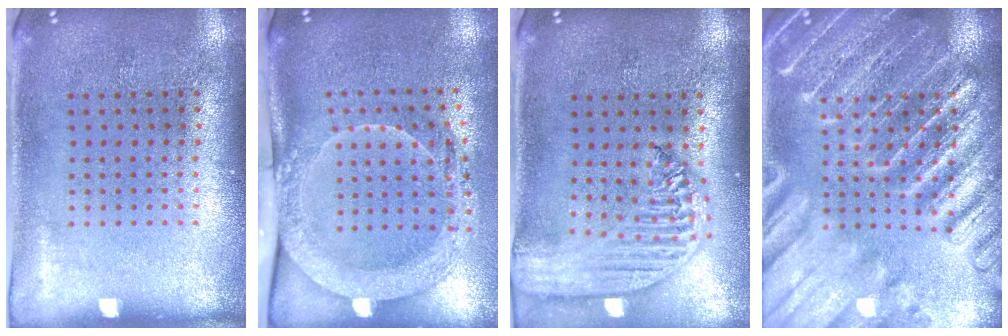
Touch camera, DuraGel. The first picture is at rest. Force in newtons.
{"total": 2.1, "press": 2.0, "slide": 0.5}
{"total": 2.6, "press": 2.1, "slide": 1.5}
{"total": 4.1, "press": 4.1, "slide": 0.5}